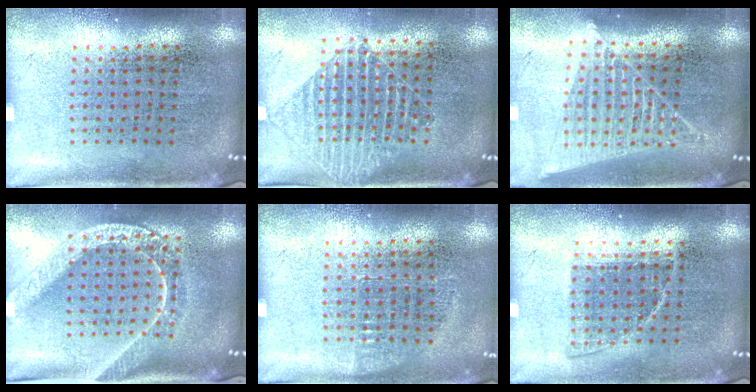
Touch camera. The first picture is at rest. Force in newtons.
{"total": 1.5, "press": 1.3, "slide": 0.7}
{"total": 1.9, "press": 1.7, "slide": 0.8}
{"total": 2.1, "press": 1.7, "slide": 1.1}
{"total": 0.7, "press": 0.6, "slide": 0.3}
{"total": 0.8, "press": 0.7, "slide": 0.4}